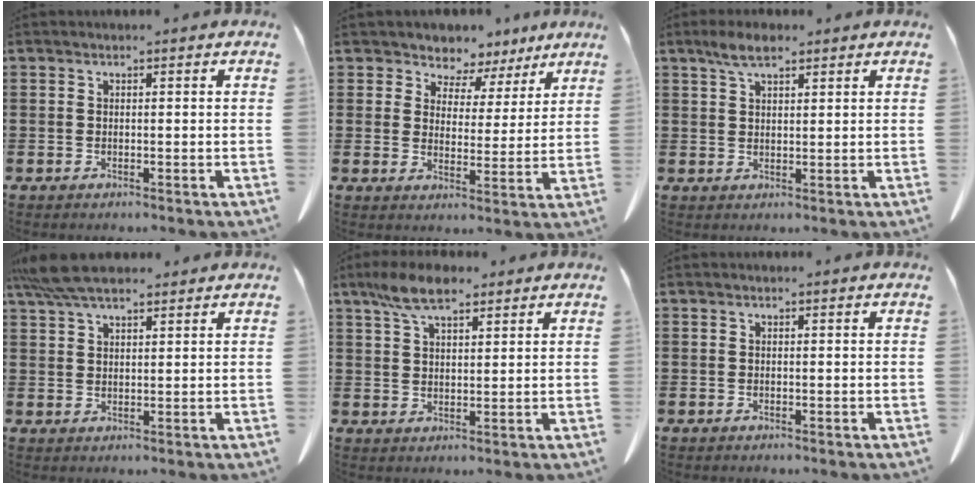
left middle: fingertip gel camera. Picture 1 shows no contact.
{"total": 5.1, "force": [4.5, 2.4, -0.1], "torque": [-0.030, -0.026, 0.079]}
{"total": 4.1, "force": [2.7, 1.3, 2.7], "torque": [-0.059, 0.003, 0.050]}
{"total": 6.4, "force": [5.1, 1.6, 3.4], "torque": [-0.080, -0.007, 0.098]}
{"total": 7.2, "force": [5.0, 2.5, 4.6], "torque": [-0.101, 0.002, 0.093]}
{"total": 0.0}